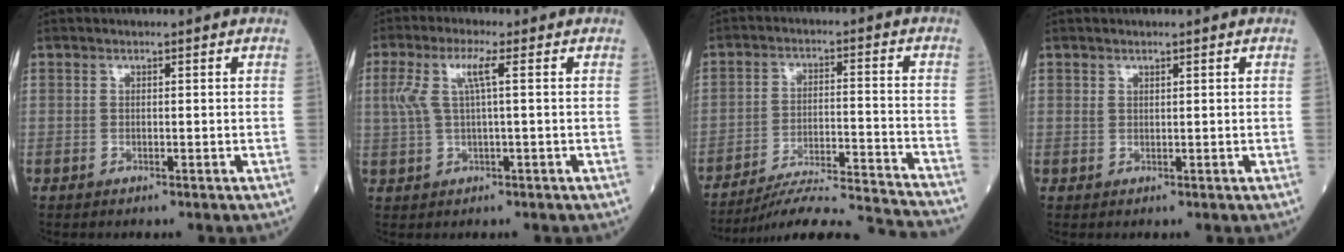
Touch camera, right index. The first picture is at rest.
{"total": 5.0, "force": [1.3, 0.4, 4.9], "torque": [-0.115, 0.022, 0.031]}
{"total": 18.6, "force": [-17.9, -1.5, 5.0], "torque": [-0.068, -0.013, -0.262]}
{"total": 0.6, "force": [0.4, 0.3, 0.3], "torque": [-0.004, 0.002, 0.009]}